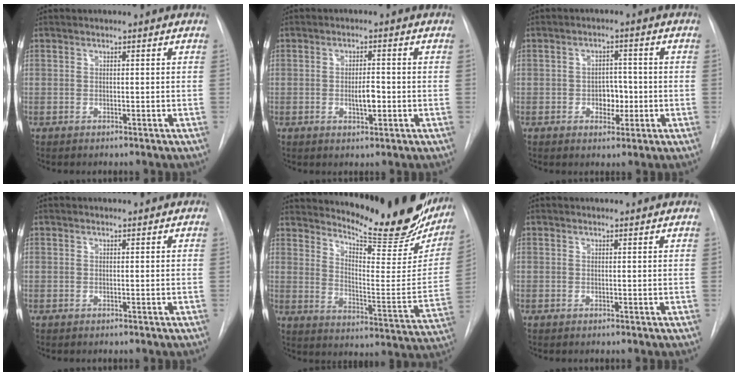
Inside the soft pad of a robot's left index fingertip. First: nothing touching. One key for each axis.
{"total": 3.1, "fx": -0.9, "fy": 1.0, "fz": 2.8, "tx": -0.048, "ty": -0.004, "tz": -0.013}
{"total": 3.8, "fx": -1.1, "fy": 2.5, "fz": 2.6, "tx": -0.029, "ty": 0.001, "tz": -0.014}
{"total": 0.0}
{"total": 25.1, "fx": 21.4, "fy": 5.4, "fz": 12.0, "tx": -0.176, "ty": -0.083, "tz": 0.272}
{"total": 0.6, "fx": 0.6, "fy": 0.1, "fz": -0.1, "tx": -0.008, "ty": -0.002, "tz": 0.005}